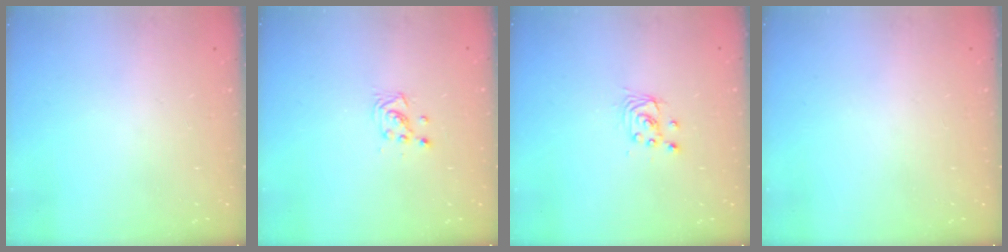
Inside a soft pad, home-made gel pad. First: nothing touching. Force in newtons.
{"total": 3.0, "press": 2.9, "slide": 0.5}
{"total": 2.9, "press": 2.9, "slide": 0.1}
{"total": 0.0}